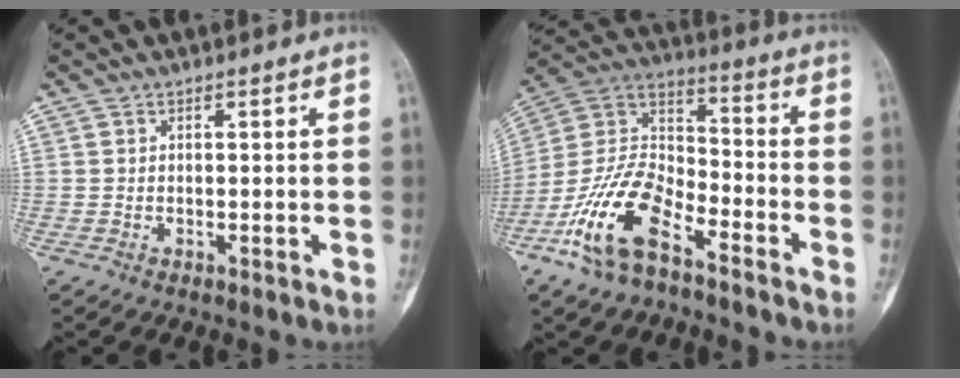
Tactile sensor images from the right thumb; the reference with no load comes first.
{"total": 16.8, "force": [-9.6, 7.5, 11.6], "torque": [-0.226, 0.063, -0.191]}